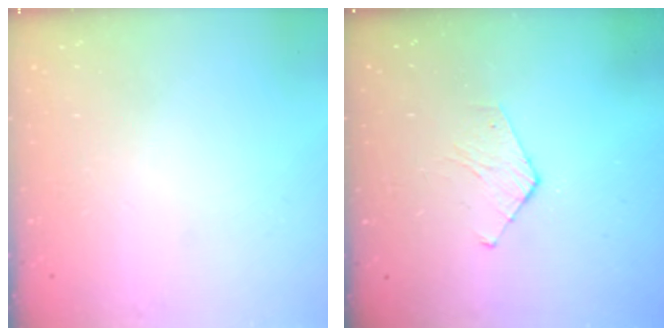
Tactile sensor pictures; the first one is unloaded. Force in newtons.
{"total": 2.8, "press": 2.7, "slide": 0.3}